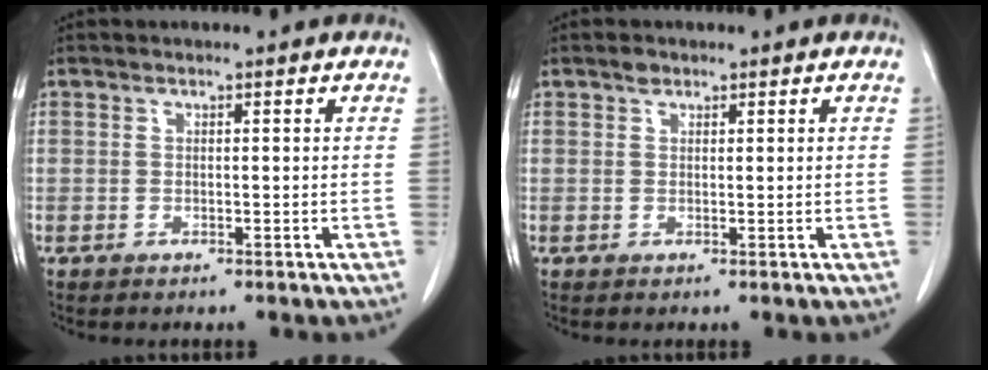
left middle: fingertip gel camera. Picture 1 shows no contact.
{"total": 1.0, "force": [0.7, 0.6, 0.3], "torque": [-0.006, 0.001, 0.010]}